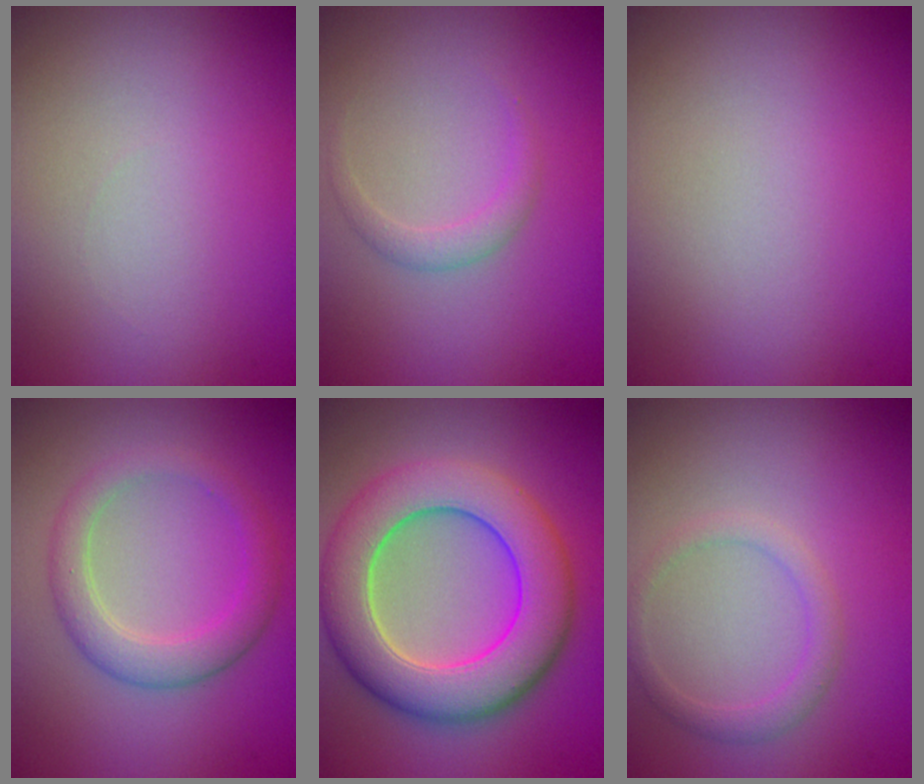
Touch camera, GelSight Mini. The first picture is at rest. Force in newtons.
{"total": 1.4, "press": 1.4, "slide": 0.1}
{"total": 0.0}
{"total": 3.5, "press": 3.5, "slide": 0.4}
{"total": 9.8, "press": 9.8, "slide": 0.4}
{"total": 1.8, "press": 1.8, "slide": 0.1}